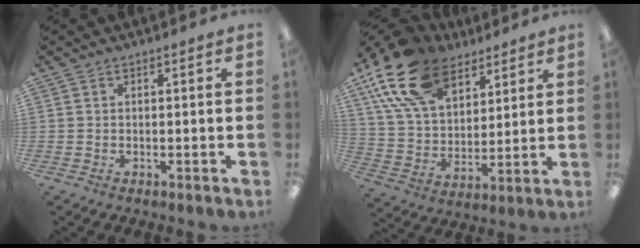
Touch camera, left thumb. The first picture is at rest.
{"total": 20.0, "force": [12.1, 11.5, 11.0], "torque": [-0.226, -0.040, 0.225]}